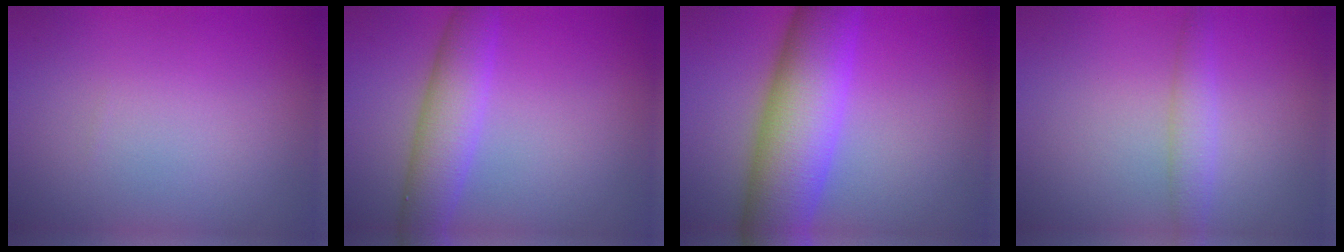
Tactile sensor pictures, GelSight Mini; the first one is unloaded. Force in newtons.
{"total": 4.8, "press": 4.8, "slide": 0.1}
{"total": 9.9, "press": 9.9, "slide": 0.2}
{"total": 2.0, "press": 2.0, "slide": 0.2}